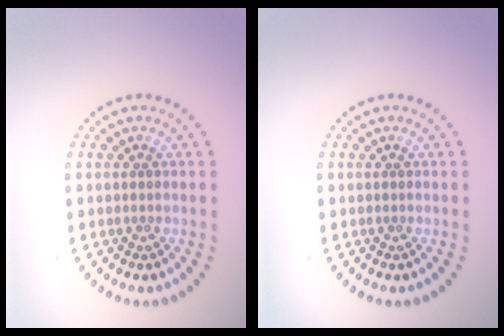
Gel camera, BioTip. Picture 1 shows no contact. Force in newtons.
{"total": 0.0}